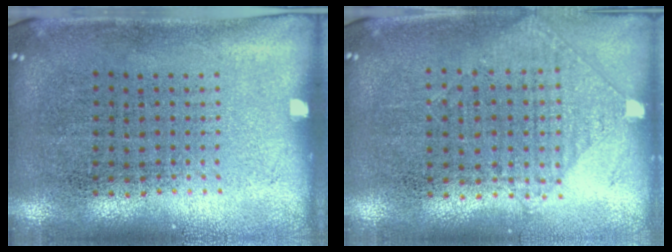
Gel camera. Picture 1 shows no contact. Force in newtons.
{"total": 0.9, "press": 0.8, "slide": 0.3}